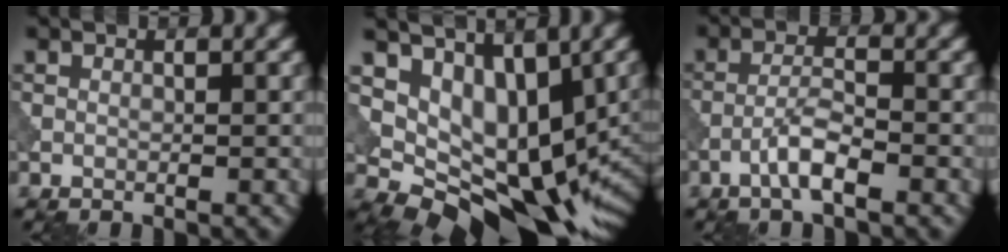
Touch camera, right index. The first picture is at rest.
{"total": 11.4, "force": [1.9, 7.3, 8.6], "torque": [-0.128, -0.028, 0.050]}
{"total": 3.1, "force": [-1.7, 0.5, 2.5], "torque": [-0.049, 0.010, -0.039]}